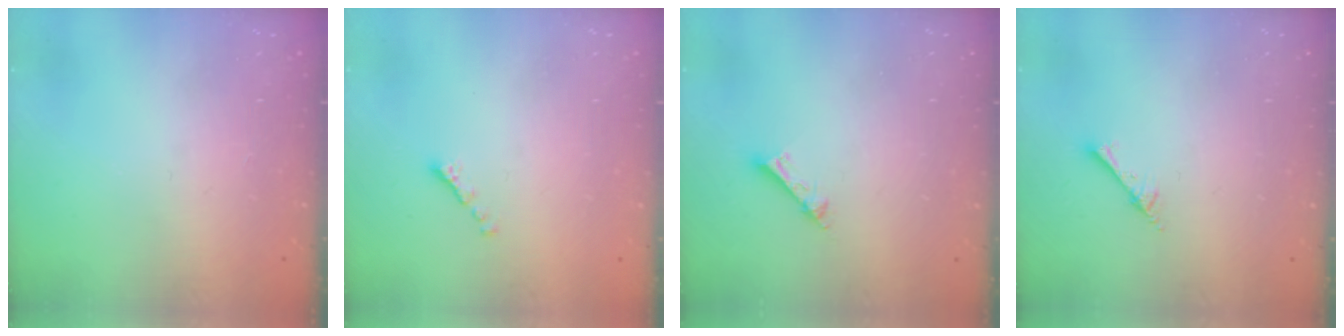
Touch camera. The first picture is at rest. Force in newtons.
{"total": 0.0}
{"total": 3.6, "press": 3.6, "slide": 0.2}
{"total": 2.5, "press": 2.5, "slide": 0.2}